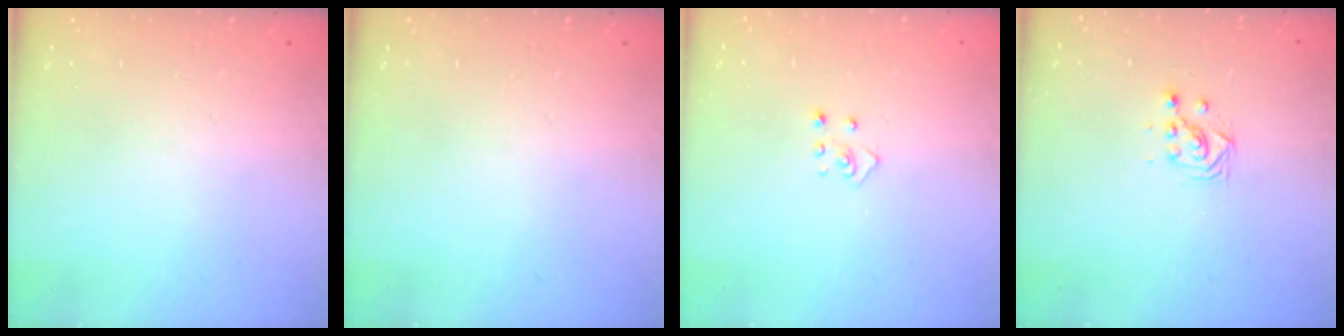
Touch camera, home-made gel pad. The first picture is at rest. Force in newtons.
{"total": 0.0}
{"total": 2.8, "press": 2.8, "slide": 0.3}
{"total": 3.0, "press": 3.0, "slide": 0.2}